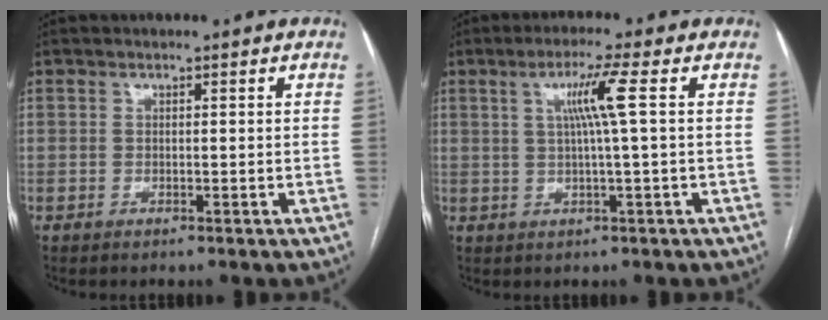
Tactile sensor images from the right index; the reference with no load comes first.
{"total": 5.6, "force": [1.2, -1.0, 5.4], "torque": [-0.099, 0.007, 0.025]}